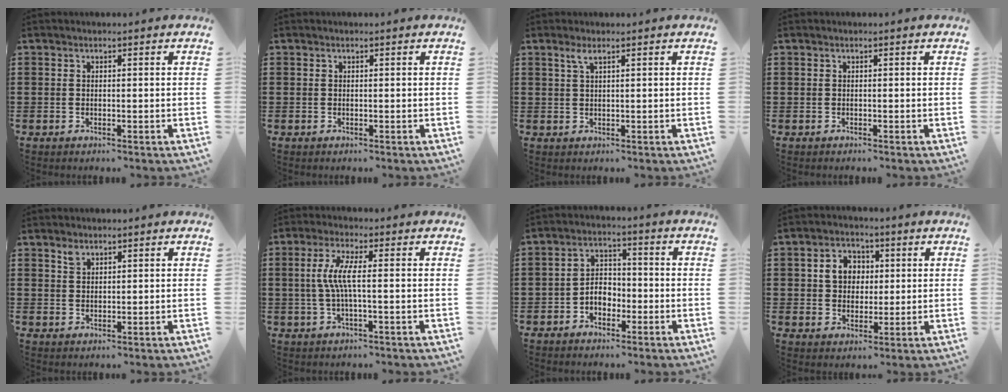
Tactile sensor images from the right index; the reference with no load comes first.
{"total": 0.0}
{"total": 1.5, "force": [0.8, 0.3, 1.2], "torque": [-0.027, 0.003, 0.013]}
{"total": 0.0}
{"total": 1.6, "force": [1.3, 0.8, 0.5], "torque": [-0.004, -0.002, 0.024]}
{"total": 5.4, "force": [-0.3, 0.6, 5.4], "torque": [-0.121, -0.010, -0.016]}
{"total": 3.6, "force": [-1.8, 2.5, 1.9], "torque": [-0.040, 0.009, -0.037]}
{"total": 5.3, "force": [0.9, 4.6, 2.6], "torque": [-0.059, 0.015, 0.010]}